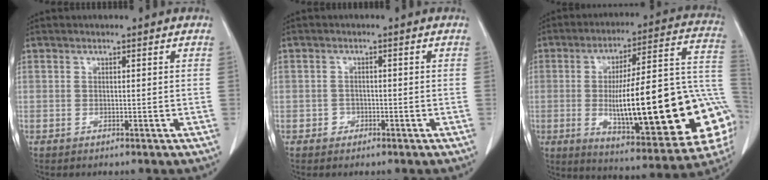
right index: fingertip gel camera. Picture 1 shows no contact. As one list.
[{"total": 1.6, "force": [-0.6, 1.4, 0.1], "torque": [0.005, 0.008, -0.011]}, {"total": 30.1, "force": [-4.9, 5.7, 29.1], "torque": [-0.347, 0.010, -0.065]}]